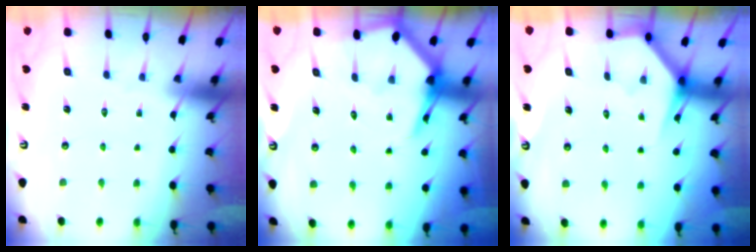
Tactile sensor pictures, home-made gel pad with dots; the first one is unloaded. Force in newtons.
{"total": 6.9, "press": 6.9, "slide": 0.8}
{"total": 3.9, "press": 3.9, "slide": 0.2}